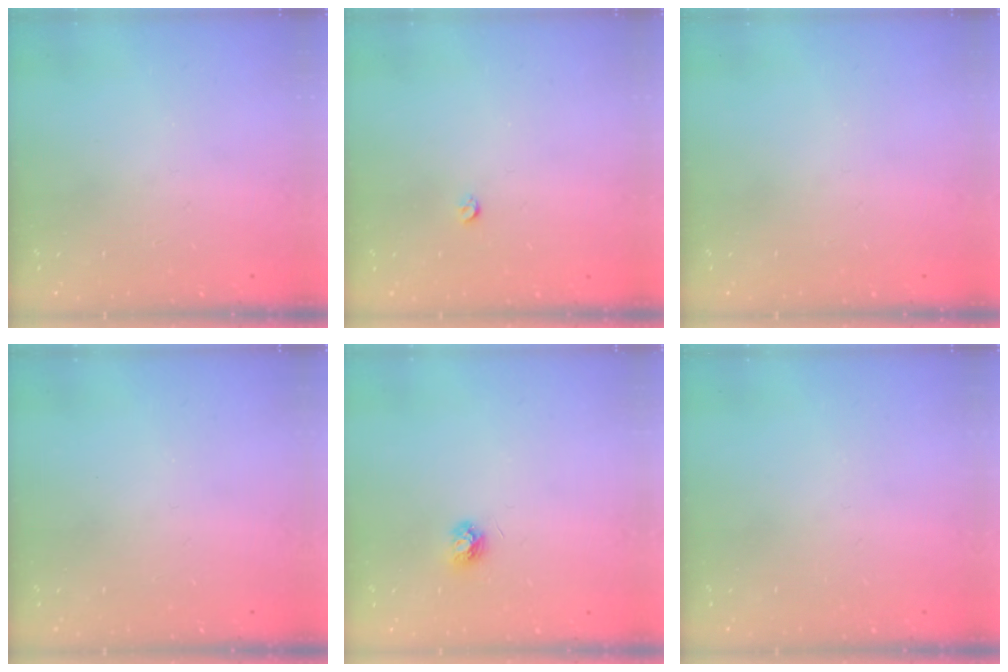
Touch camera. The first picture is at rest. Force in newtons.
{"total": 2.8, "press": 2.8, "slide": 0.5}
{"total": 0.0}
{"total": 0.0}
{"total": 4.2, "press": 4.2, "slide": 0.3}
{"total": 0.0}